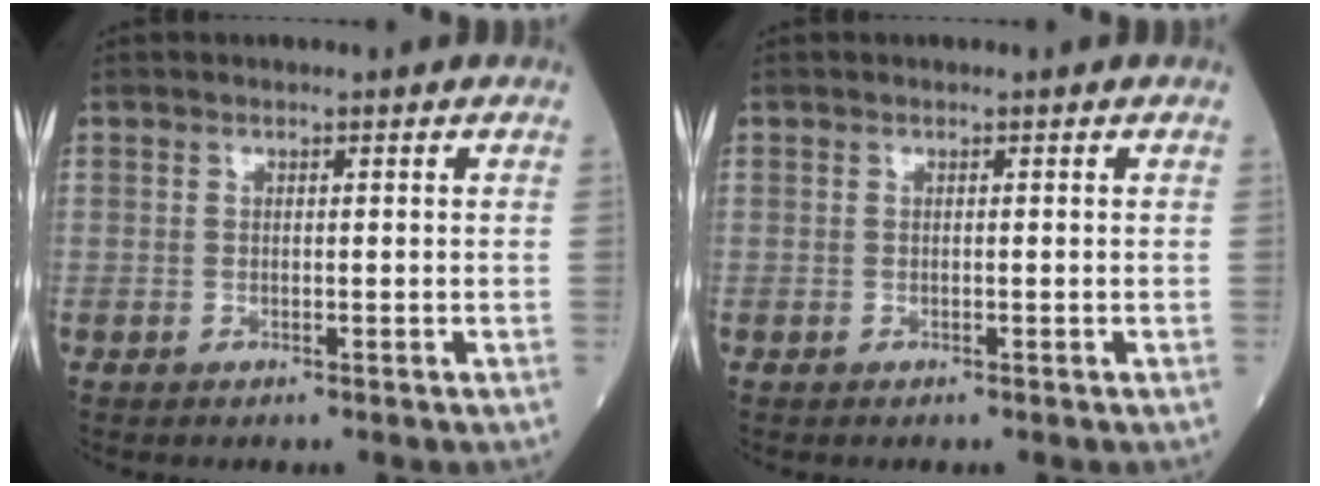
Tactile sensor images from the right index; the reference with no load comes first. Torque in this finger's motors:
{"motor_torque": [0.01, 0.00, 0.00, -0.01]}